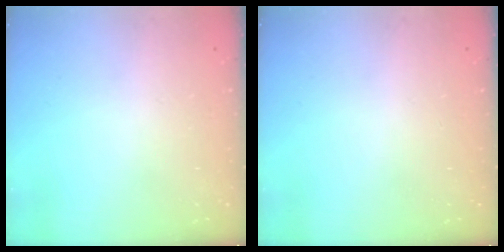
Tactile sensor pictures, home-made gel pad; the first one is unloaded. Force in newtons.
{"total": 0.0}